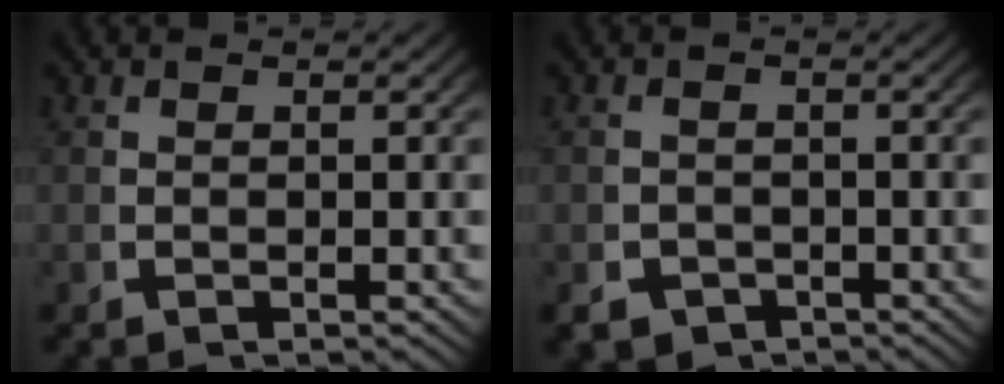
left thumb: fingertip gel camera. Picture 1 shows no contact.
{"total": 3.9, "force": [-2.9, 2.4, 0.9], "torque": [-0.014, -0.024, -0.042]}